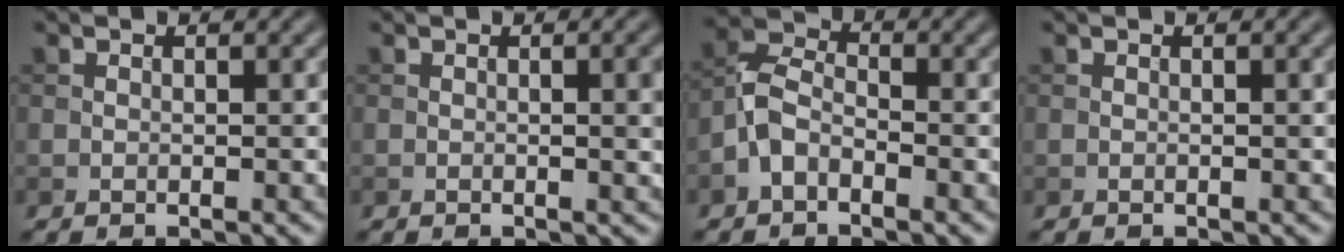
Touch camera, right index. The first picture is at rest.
{"total": 3.3, "force": [0.1, 0.9, 3.2], "torque": [-0.037, 0.002, -0.001]}
{"total": 3.1, "force": [-1.7, 1.8, 1.9], "torque": [-0.037, 0.014, -0.045]}
{"total": 1.4, "force": [0.1, 0.3, 1.4], "torque": [-0.017, 0.003, -0.001]}